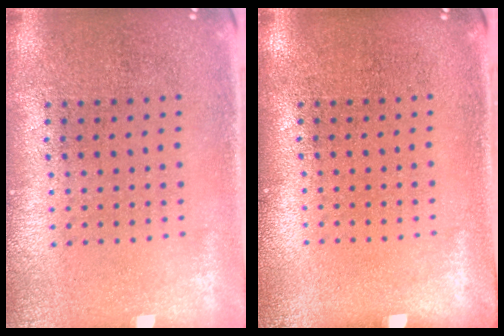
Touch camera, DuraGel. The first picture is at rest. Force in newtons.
{"total": 0.0}